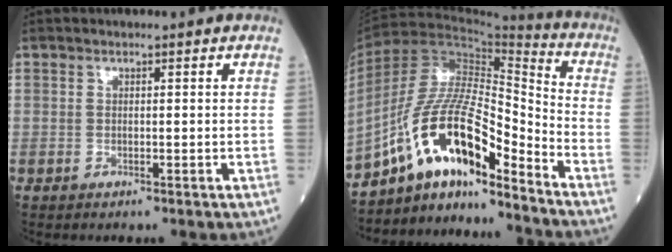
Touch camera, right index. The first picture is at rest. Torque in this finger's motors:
{"motor_torque": [0.60, -0.51, 0.53, 0.15]}